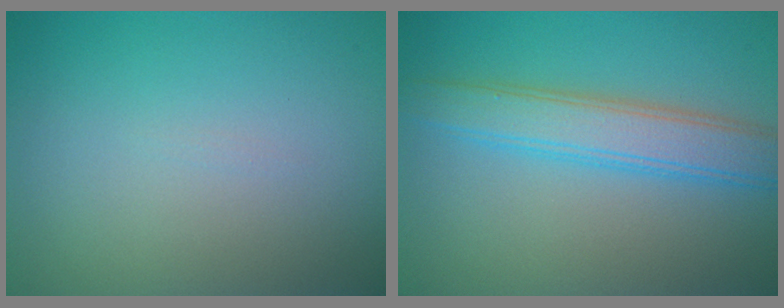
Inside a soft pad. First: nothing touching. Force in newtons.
{"total": 4.6, "press": 4.6, "slide": 0.2}